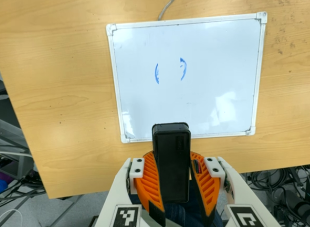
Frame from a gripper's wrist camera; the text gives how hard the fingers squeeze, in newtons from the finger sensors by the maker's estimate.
{"total": 11.4, "left": 10.3, "right": 12.6}